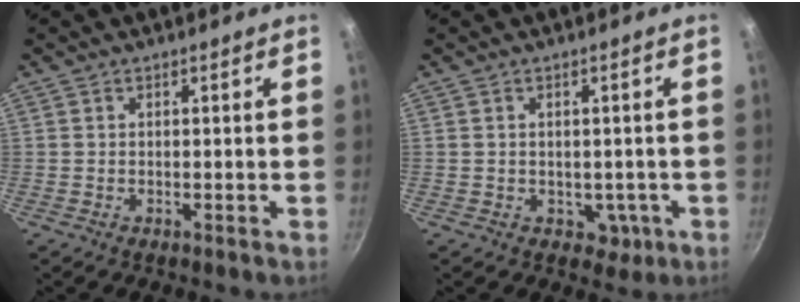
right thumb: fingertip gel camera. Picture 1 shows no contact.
{"total": 3.2, "force": [-0.7, 2.7, 1.6], "torque": [0.000, 0.011, 0.004]}